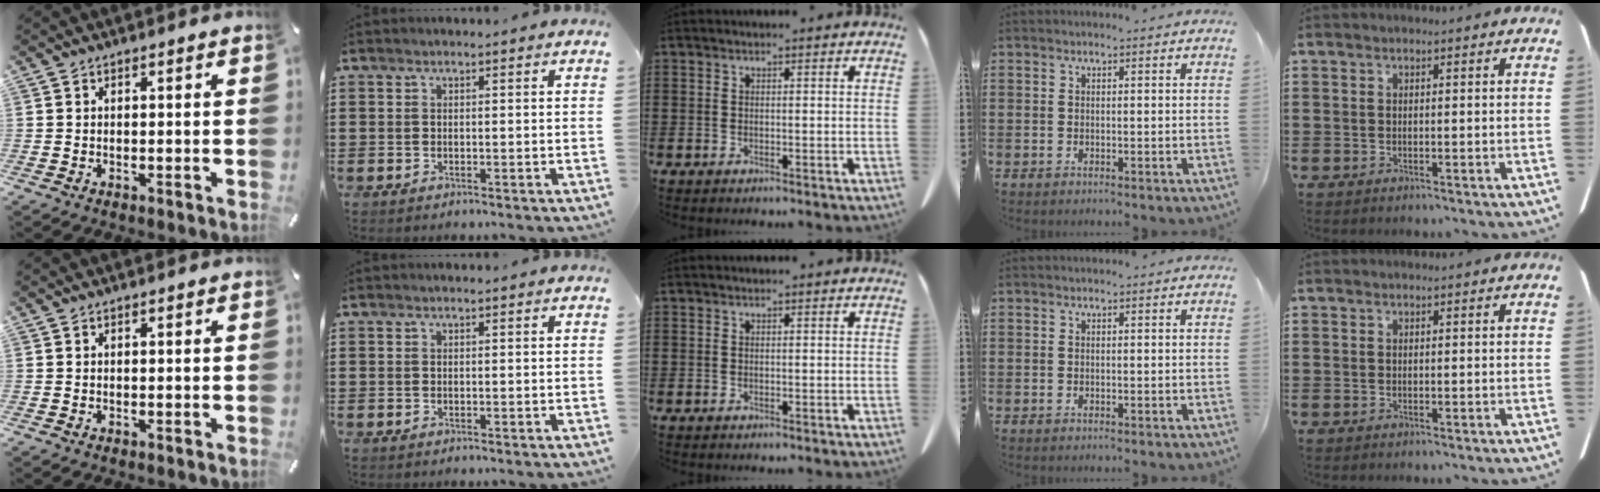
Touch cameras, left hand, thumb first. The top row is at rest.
{}